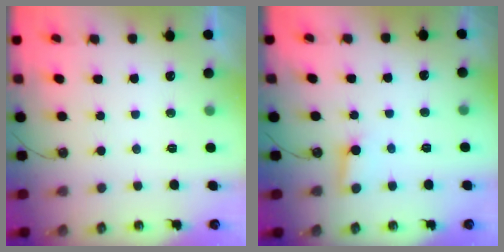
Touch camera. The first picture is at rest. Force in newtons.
{"total": 2.8, "press": 2.8, "slide": 0.3}